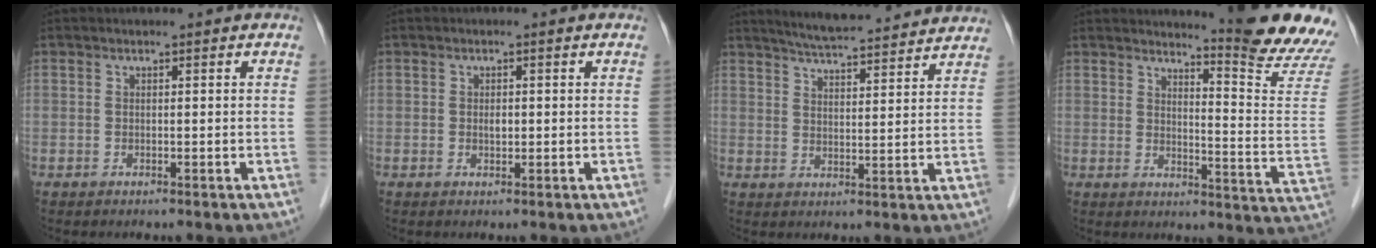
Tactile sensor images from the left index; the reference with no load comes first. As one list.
[{"total": 1.1, "force": [-0.1, 0.7, 0.8], "torque": [-0.013, -0.002, -0.002]}, {"total": 16.0, "force": [14.8, 1.6, 5.8], "torque": [-0.089, 0.018, 0.200]}, {"total": 13.7, "force": [12.8, -2.0, 4.6], "torque": [-0.064, -0.114, 0.145]}]